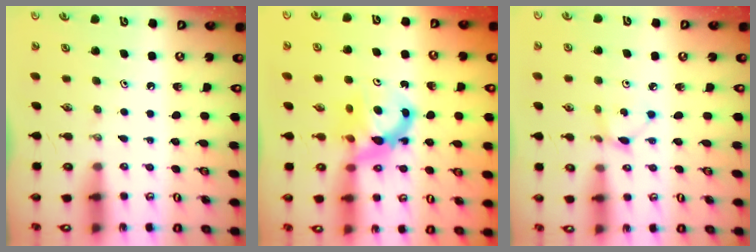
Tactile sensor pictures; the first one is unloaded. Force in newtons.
{"total": 7.0, "press": 6.9, "slide": 0.5}
{"total": 2.0, "press": 2.0, "slide": 0.3}